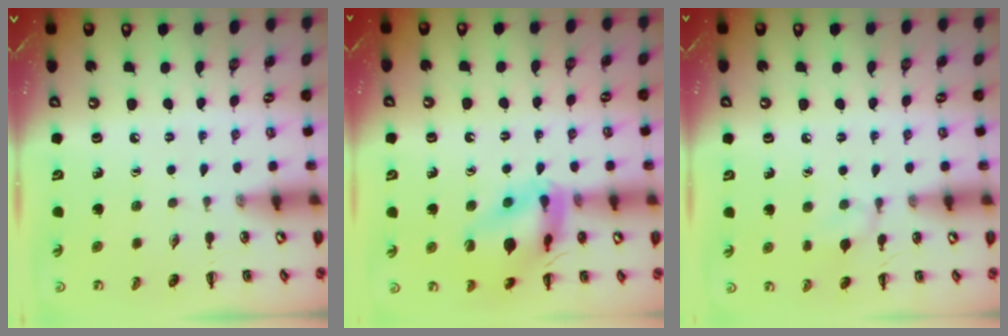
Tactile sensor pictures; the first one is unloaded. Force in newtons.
{"total": 15.1, "press": 15.0, "slide": 1.1}
{"total": 7.3, "press": 6.9, "slide": 2.1}